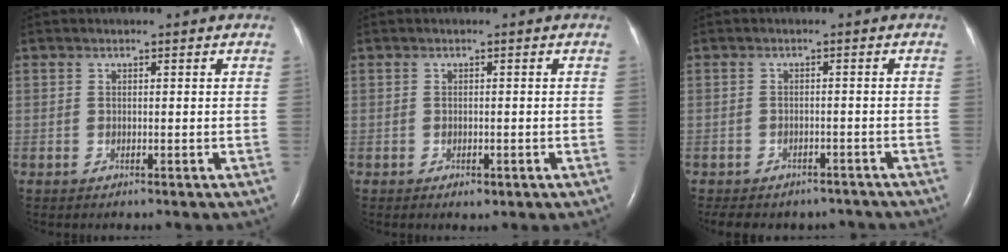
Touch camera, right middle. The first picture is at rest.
{"total": 1.3, "force": [-0.6, 0.7, 0.9], "torque": [-0.013, 0.000, -0.002]}
{"total": 9.9, "force": [-8.5, 4.4, 2.5], "torque": [-0.049, 0.006, -0.099]}